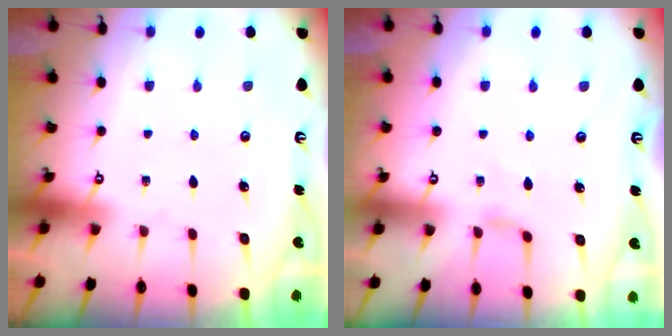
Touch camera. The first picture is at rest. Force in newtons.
{"total": 1.9, "press": 1.9, "slide": 0.4}